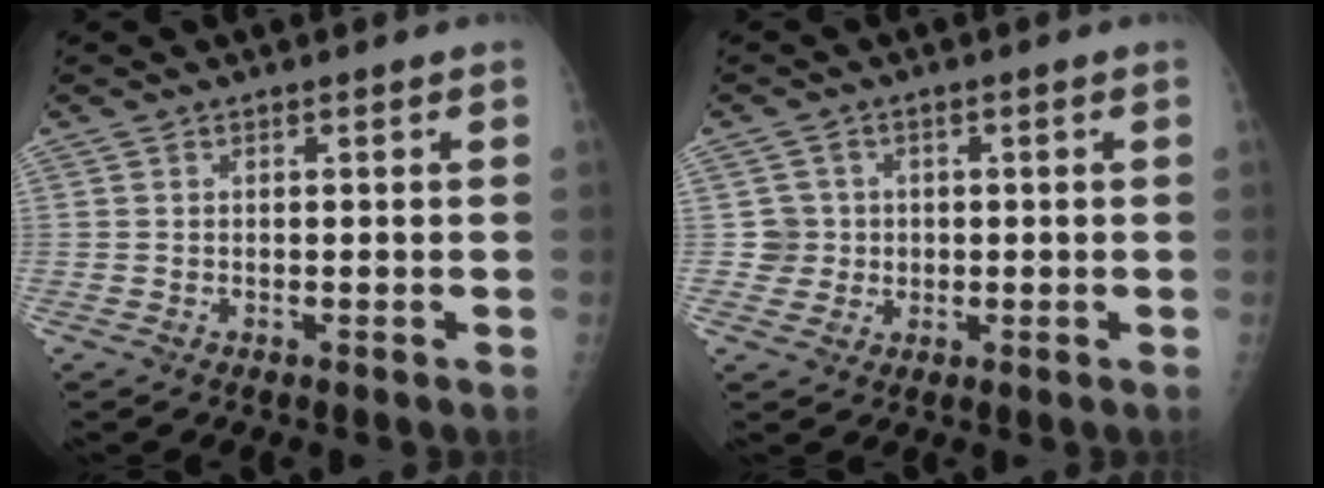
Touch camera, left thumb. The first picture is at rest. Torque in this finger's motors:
{"motor_torque": [-0.02, 0.00, 0.00, 0.01, -0.01]}